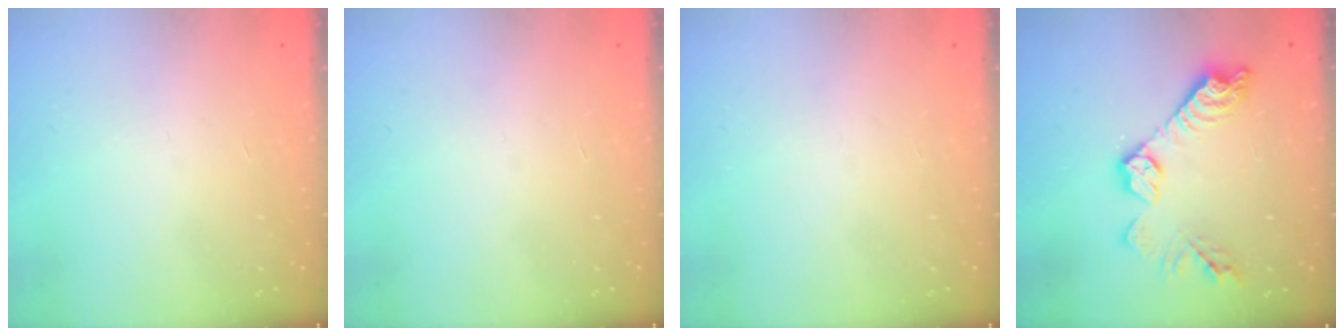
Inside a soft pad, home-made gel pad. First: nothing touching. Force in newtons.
{"total": 0.0}
{"total": 0.0}
{"total": 13.3, "press": 13.3, "slide": 0.8}